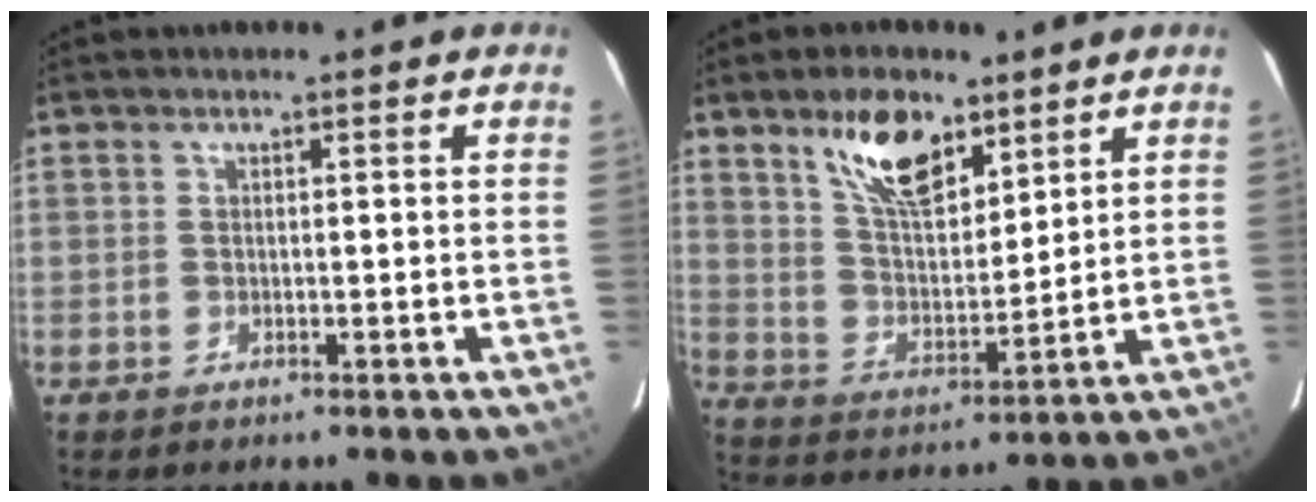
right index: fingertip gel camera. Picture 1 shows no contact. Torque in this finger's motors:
{"motor_torque": [0.50, 0.32, 0.22, 0.08]}